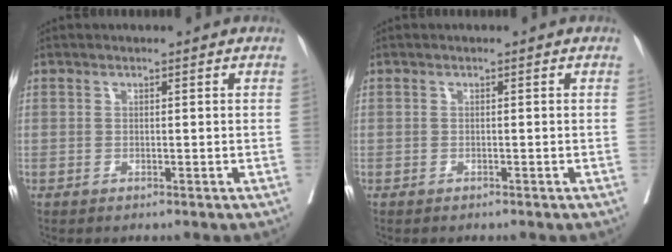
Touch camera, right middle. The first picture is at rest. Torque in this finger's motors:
{"motor_torque": [0.05, -0.33, -0.16, -0.01]}